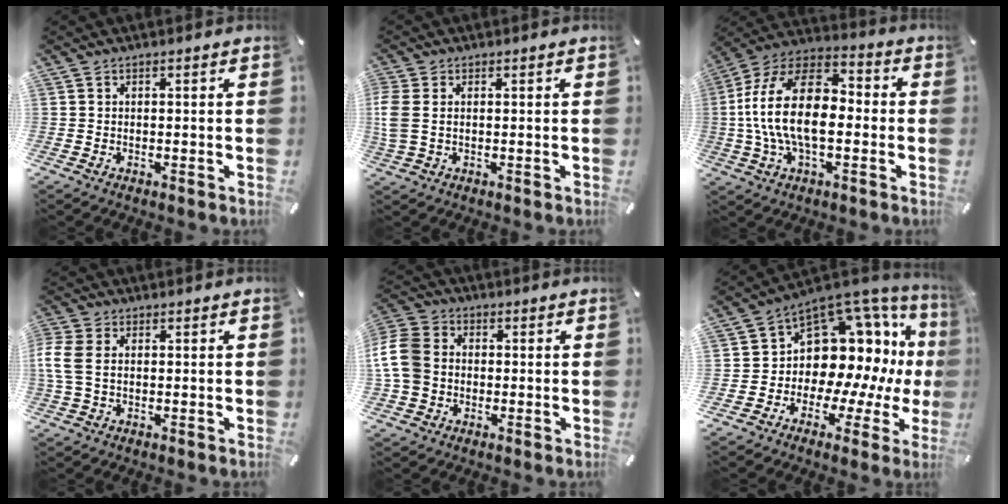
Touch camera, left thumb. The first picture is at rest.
{"total": 4.4, "force": [0.5, 2.6, 3.5], "torque": [-0.094, -0.005, 0.003]}
{"total": 19.1, "force": [-2.7, 11.3, 15.2], "torque": [-0.312, 0.022, -0.048]}
{"total": 5.7, "force": [0.5, 3.8, 4.3], "torque": [-0.115, -0.003, 0.003]}
{"total": 10.4, "force": [0.2, 8.8, 5.5], "torque": [-0.150, 0.012, 0.003]}
{"total": 15.3, "force": [4.8, 11.7, 8.7], "torque": [-0.122, -0.076, 0.100]}